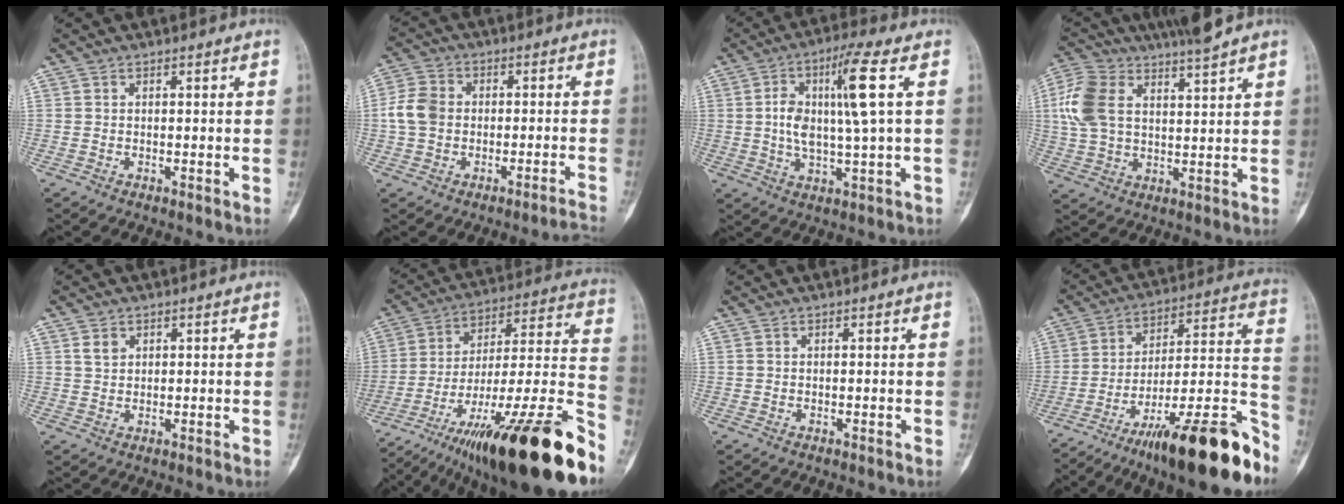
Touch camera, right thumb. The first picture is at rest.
{"total": 6.6, "force": [-2.6, 4.4, 4.1], "torque": [-0.075, 0.046, -0.047]}
{"total": 11.7, "force": [2.2, 1.7, 11.4], "torque": [-0.225, 0.008, 0.038]}
{"total": 10.8, "force": [5.8, 4.1, 8.2], "torque": [-0.175, 0.000, 0.116]}
{"total": 2.2, "force": [1.2, 1.6, 1.0], "torque": [-0.013, -0.003, 0.025]}
{"total": 34.2, "force": [-20.8, 6.1, 26.5], "torque": [-0.342, 0.051, -0.329]}
{"total": 0.0}
{"total": 25.9, "force": [-16.7, 5.2, 19.2], "torque": [-0.212, 0.085, -0.260]}